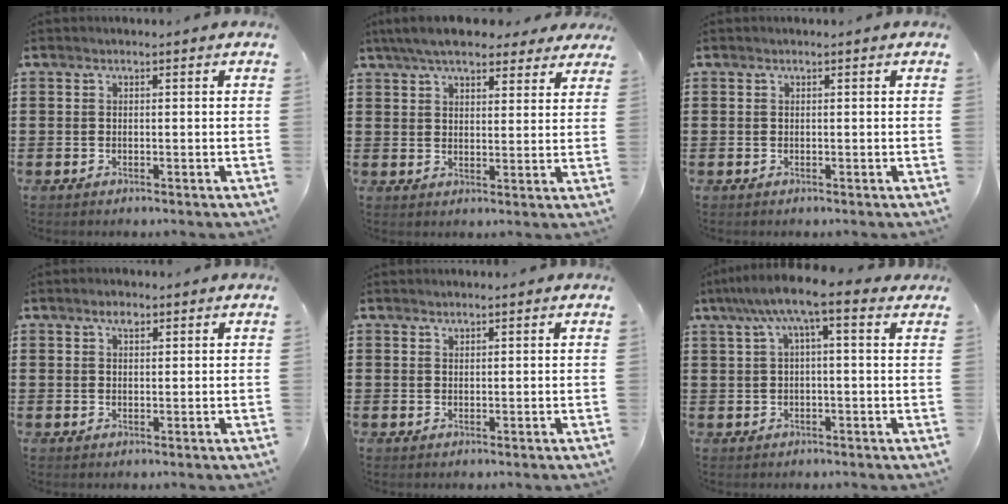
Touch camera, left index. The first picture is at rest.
{"total": 6.9, "force": [6.1, 1.7, 2.9], "torque": [-0.075, -0.007, 0.113]}
{"total": 0.0}
{"total": 1.9, "force": [1.2, 1.0, 1.1], "torque": [-0.026, 0.005, 0.021]}
{"total": 0.8, "force": [0.8, 0.3, 0.0], "torque": [-0.002, 0.001, 0.015]}
{"total": 6.1, "force": [2.2, 0.9, 5.6], "torque": [-0.110, 0.003, 0.035]}